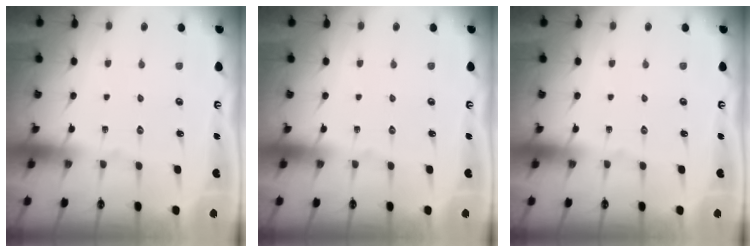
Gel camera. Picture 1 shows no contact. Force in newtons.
{"total": 0.0}
{"total": 0.0}